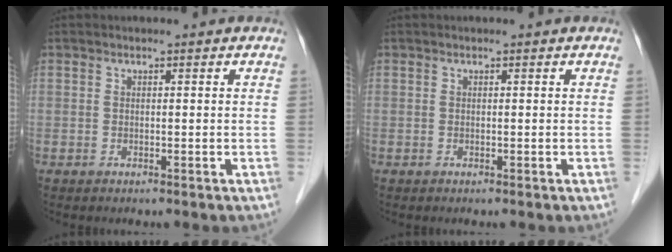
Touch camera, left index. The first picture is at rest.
{"total": 0.0}